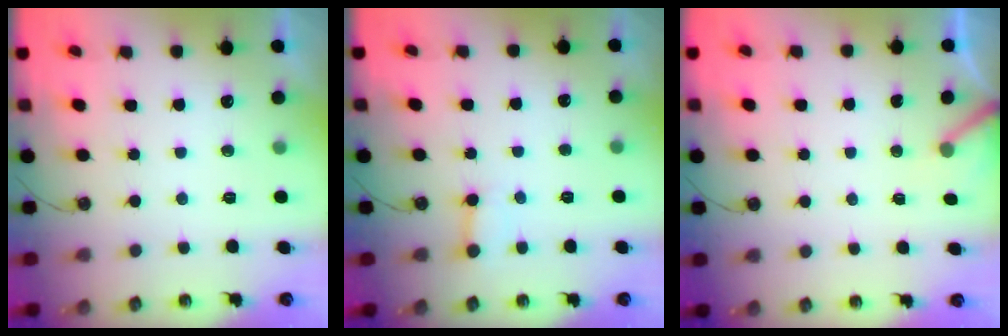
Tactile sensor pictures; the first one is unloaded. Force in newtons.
{"total": 2.6, "press": 2.6, "slide": 0.3}
{"total": 4.1, "press": 4.1, "slide": 0.4}